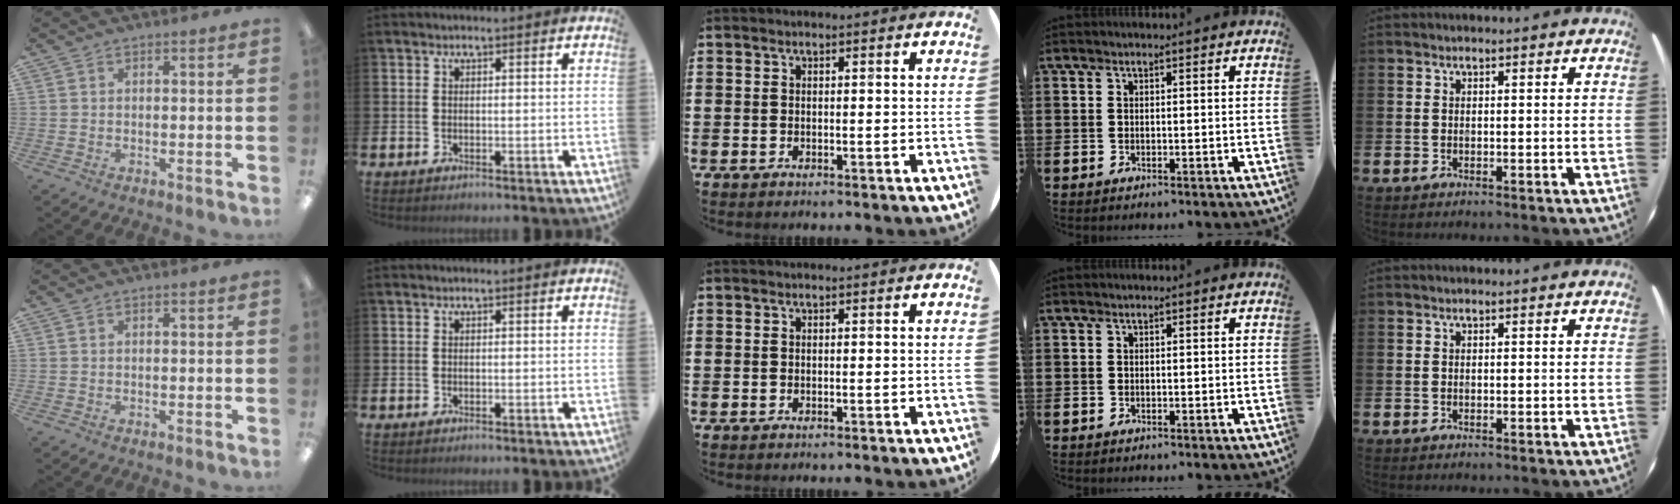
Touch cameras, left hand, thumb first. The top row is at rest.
{}